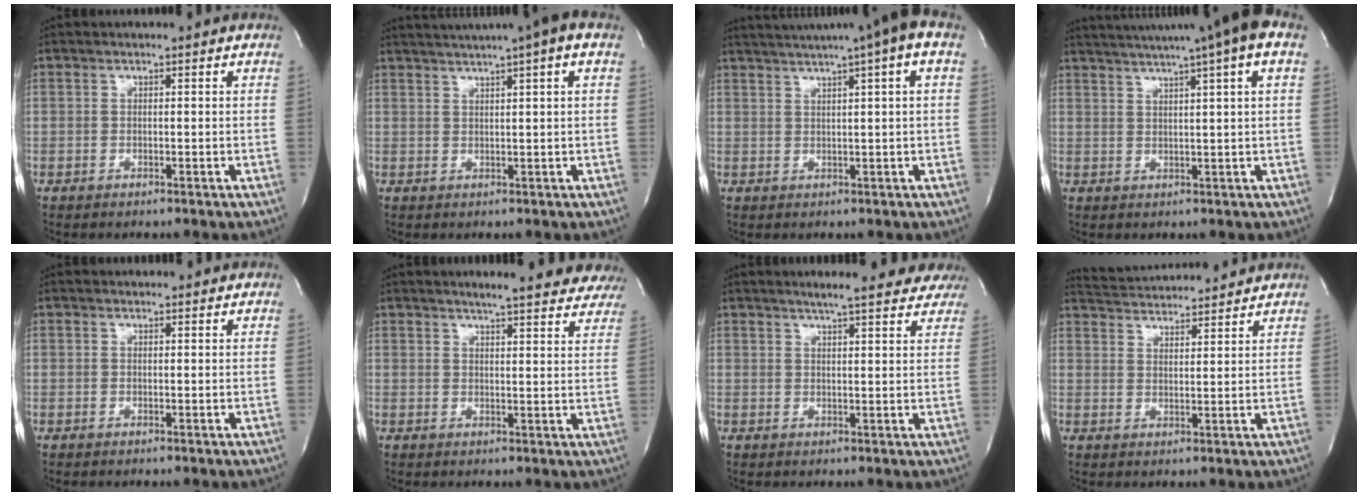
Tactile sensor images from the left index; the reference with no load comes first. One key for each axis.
{"total": 10.1, "fx": 7.0, "fy": -0.4, "fz": 7.2, "tx": -0.118, "ty": 0.031, "tz": 0.085}
{"total": 12.0, "fx": 8.0, "fy": -0.3, "fz": 9.0, "tx": -0.148, "ty": 0.037, "tz": 0.099}
{"total": 15.1, "fx": 11.0, "fy": -0.5, "fz": 10.4, "tx": -0.173, "ty": 0.029, "tz": 0.140}
{"total": 2.7, "fx": 2.6, "fy": 0.6, "fz": 0.2, "tx": -0.006, "ty": 0.015, "tz": 0.029}
{"total": 16.2, "fx": 14.8, "fy": 2.7, "fz": 6.0, "tx": -0.068, "ty": -0.022, "tz": 0.163}
{"total": 13.7, "fx": 12.3, "fy": 2.2, "fz": 5.5, "tx": -0.059, "ty": 0.005, "tz": 0.140}
{"total": 12.1, "fx": 11.6, "fy": 1.1, "fz": 3.1, "tx": -0.064, "ty": 0.021, "tz": 0.171}